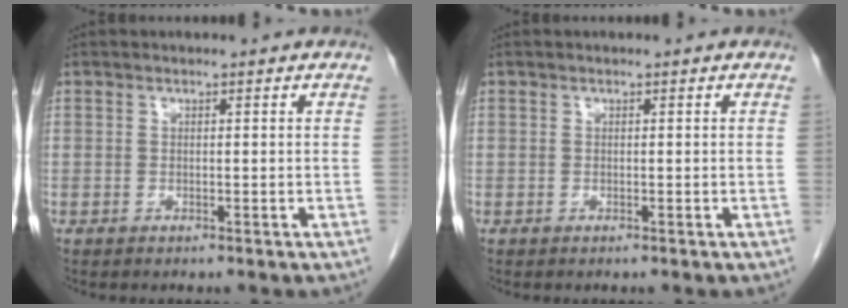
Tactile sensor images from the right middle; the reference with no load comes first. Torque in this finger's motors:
{"motor_torque": [-0.06, -0.11, -0.02, -0.01]}